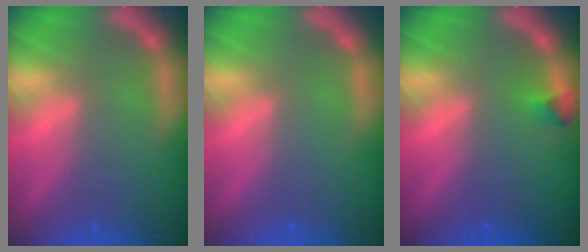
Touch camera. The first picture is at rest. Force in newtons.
{"total": 0.0}
{"total": 0.9}